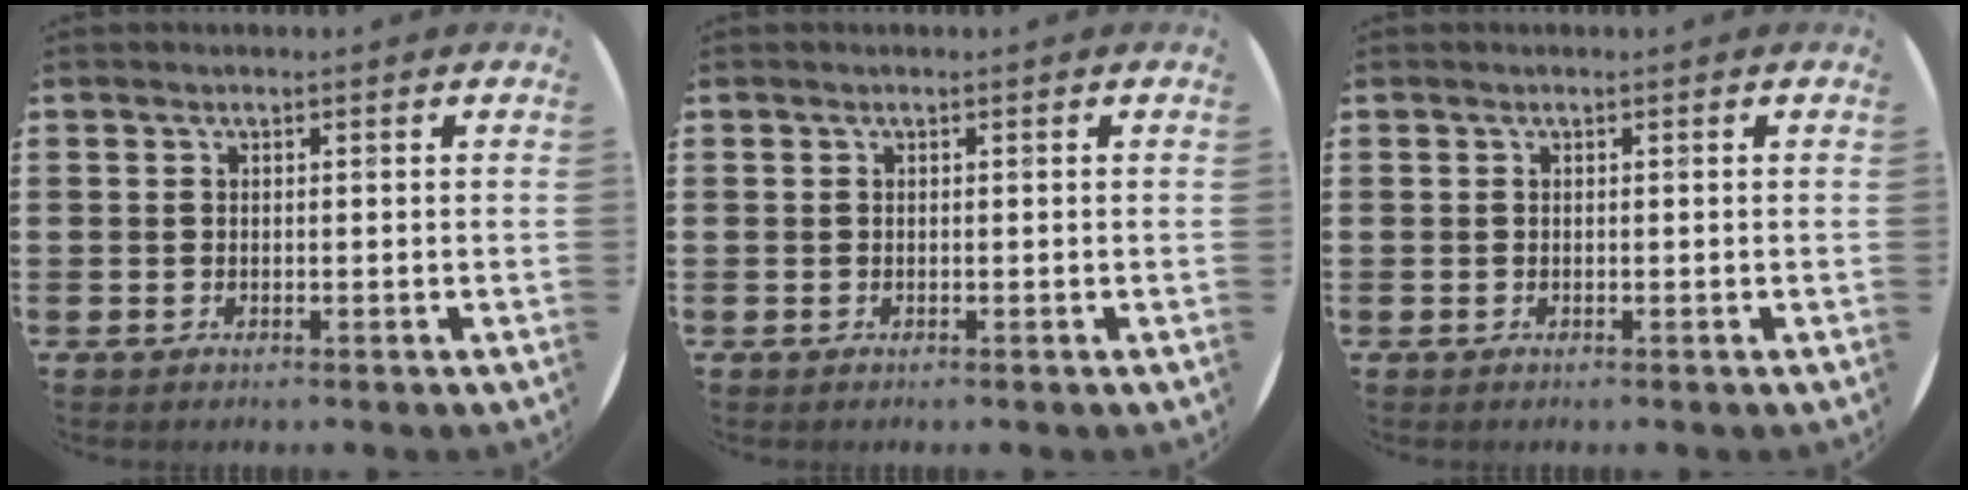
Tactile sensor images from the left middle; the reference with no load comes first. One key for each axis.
{"total": 0.0}
{"total": 0.0}